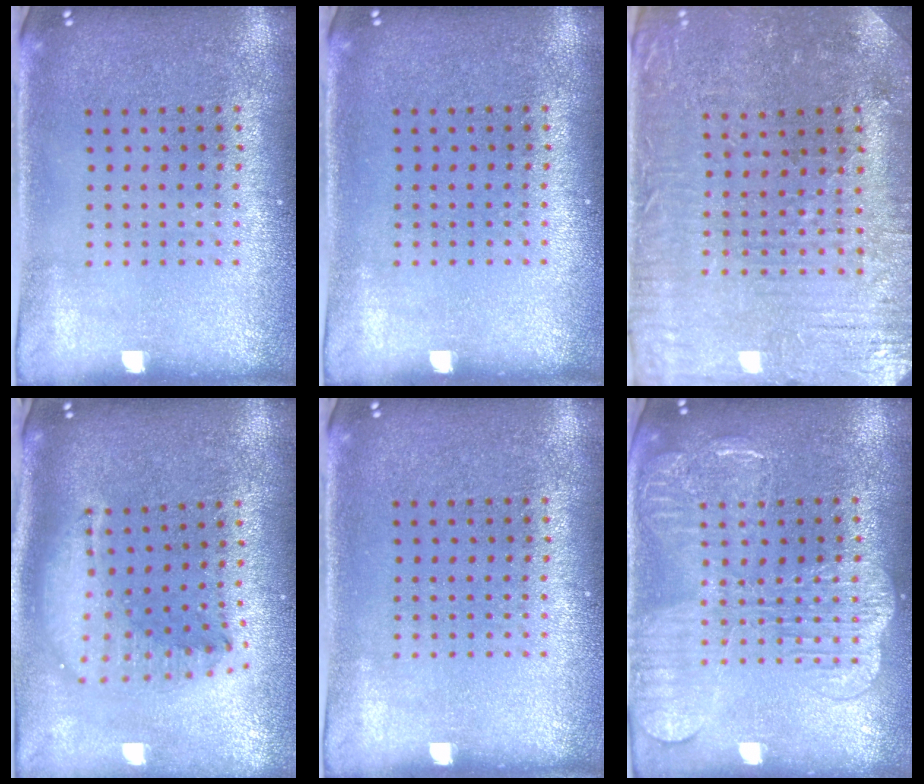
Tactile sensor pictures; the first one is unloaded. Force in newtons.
{"total": 0.0}
{"total": 1.3, "press": 1.3, "slide": 0.4}
{"total": 1.8, "press": 1.5, "slide": 0.9}
{"total": 0.0}
{"total": 2.4, "press": 2.3, "slide": 0.5}